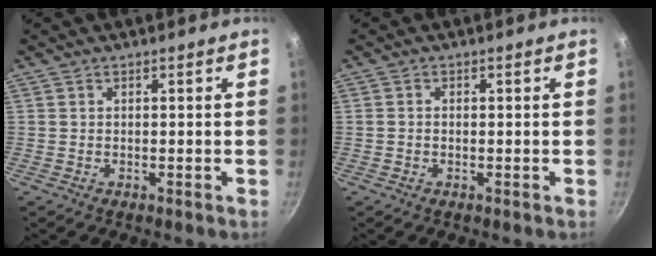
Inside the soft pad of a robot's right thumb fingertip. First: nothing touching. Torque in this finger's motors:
{"motor_torque": [-0.13, -0.26, -0.24, -0.20, -0.02]}